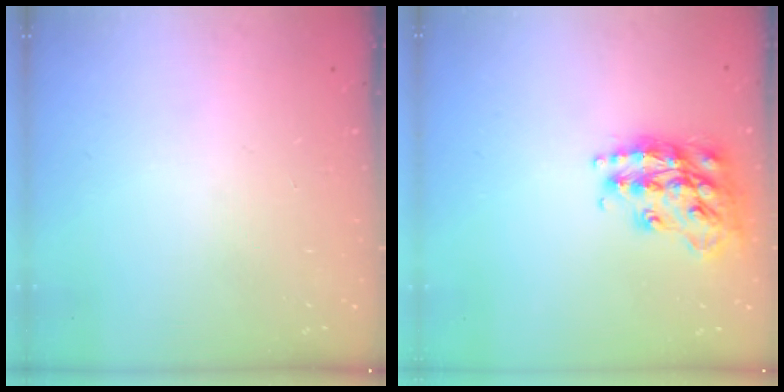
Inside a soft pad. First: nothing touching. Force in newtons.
{"total": 18.4, "press": 18.4, "slide": 1.2}